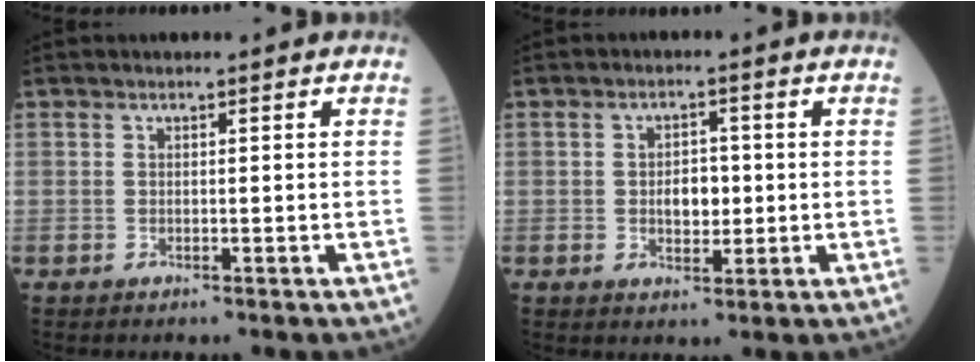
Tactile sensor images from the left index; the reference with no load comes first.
{"total": 3.8, "force": [-0.1, 2.3, 3.0], "torque": [-0.047, 0.004, 0.002]}